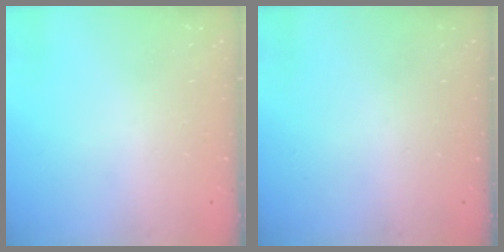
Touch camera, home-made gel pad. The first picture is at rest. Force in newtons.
{"total": 0.0}